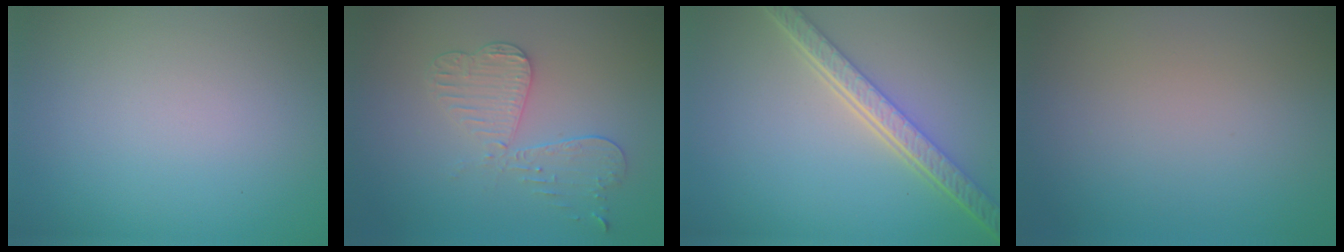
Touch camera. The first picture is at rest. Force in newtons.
{"total": 3.7, "press": 3.3, "slide": 1.5}
{"total": 5.4, "press": 4.1, "slide": 3.5}
{"total": 0.0}